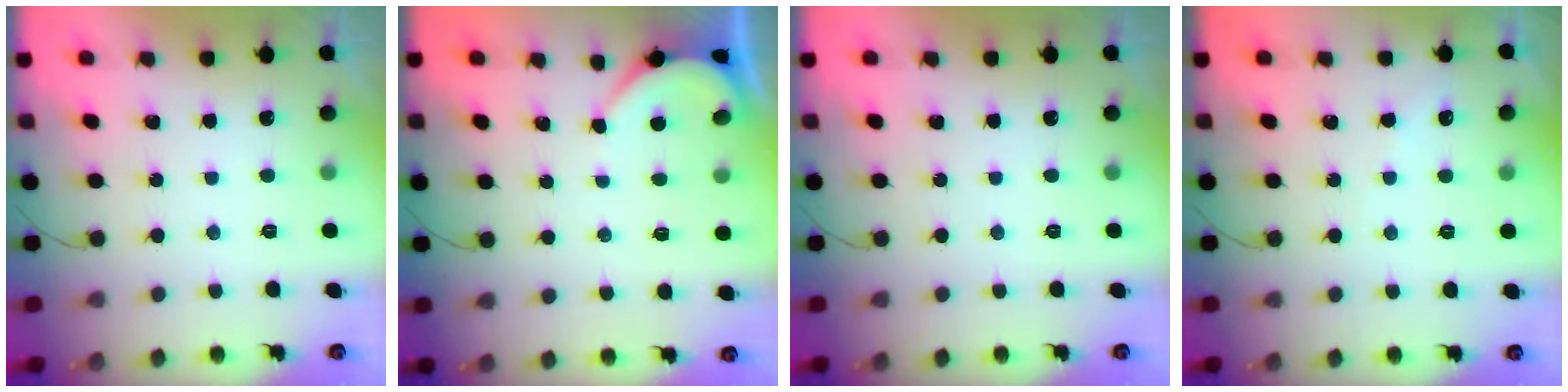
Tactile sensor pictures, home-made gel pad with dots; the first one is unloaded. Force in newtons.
{"total": 2.1, "press": 2.1, "slide": 0.3}
{"total": 0.0}
{"total": 2.7, "press": 2.6, "slide": 0.5}